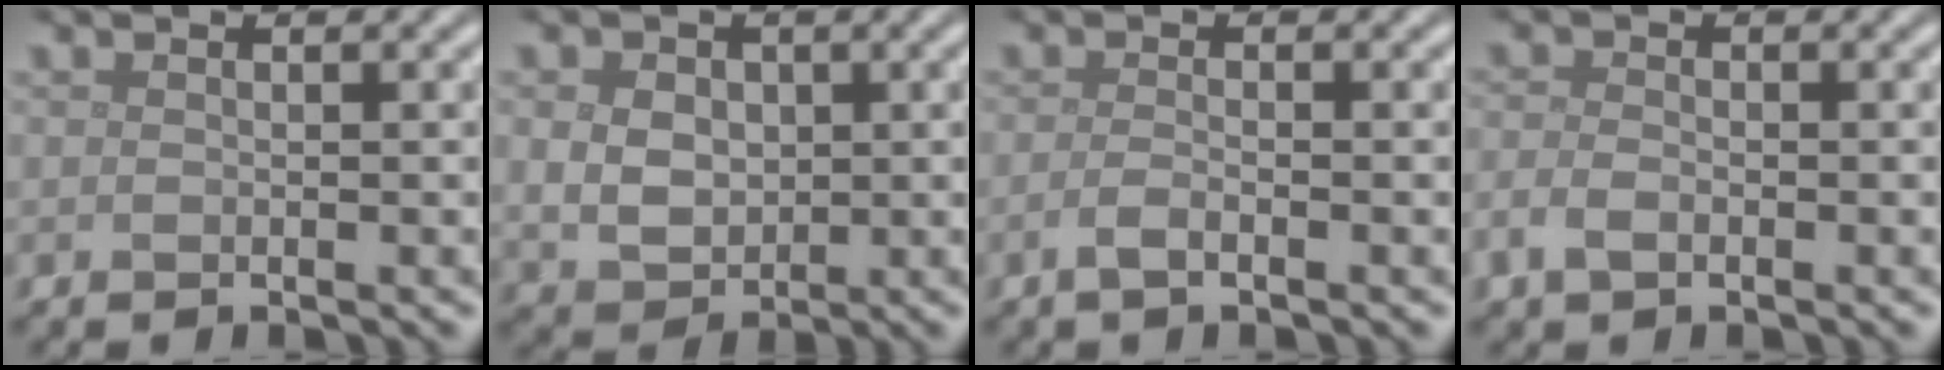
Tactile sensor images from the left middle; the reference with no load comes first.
{"total": 4.2, "force": [0.6, 3.4, 2.4], "torque": [-0.048, 0.007, 0.004]}
{"total": 1.5, "force": [-0.7, 0.5, 1.3], "torque": [-0.022, 0.001, -0.019]}
{"total": 1.8, "force": [-0.9, 1.1, 1.2], "torque": [-0.026, 0.000, -0.021]}